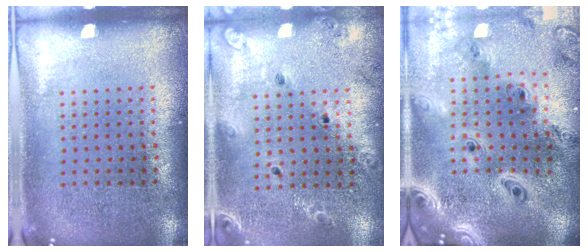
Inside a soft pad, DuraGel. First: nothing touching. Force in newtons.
{"total": 1.5, "press": 1.5, "slide": 0.1}
{"total": 4.0, "press": 3.1, "slide": 2.5}